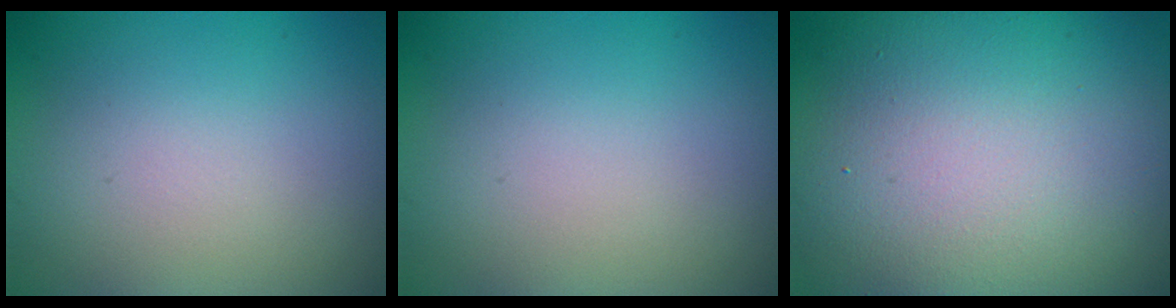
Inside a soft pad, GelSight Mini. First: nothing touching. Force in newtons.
{"total": 0.0}
{"total": 16.4, "press": 16.3, "slide": 1.4}